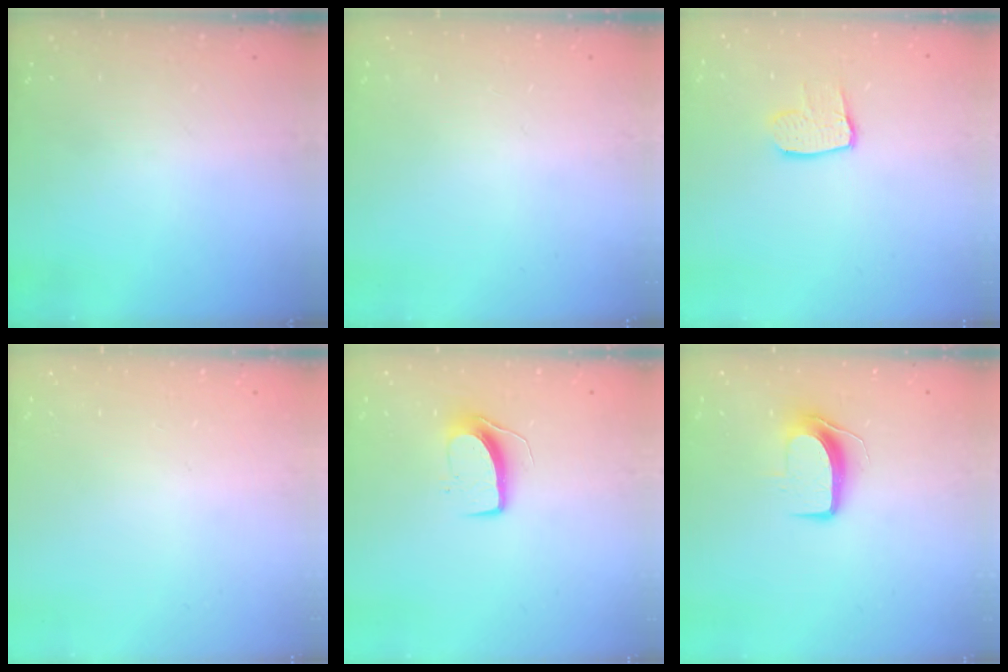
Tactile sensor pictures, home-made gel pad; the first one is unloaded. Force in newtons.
{"total": 0.0}
{"total": 8.3, "press": 8.3, "slide": 0.7}
{"total": 0.0}
{"total": 9.3, "press": 9.3, "slide": 0.5}
{"total": 8.8, "press": 8.8, "slide": 0.8}